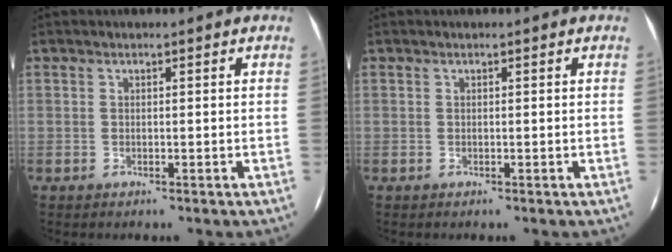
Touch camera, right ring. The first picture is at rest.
{"total": 0.0}